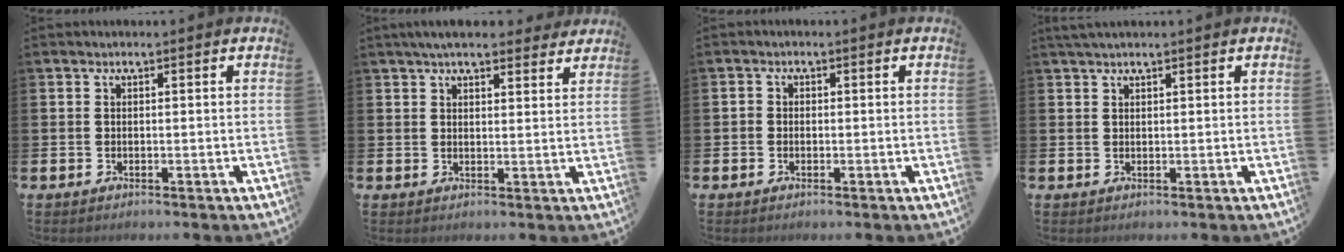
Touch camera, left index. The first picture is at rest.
{"total": 4.8, "force": [4.3, 1.2, 1.6], "torque": [-0.038, -0.012, 0.080]}
{"total": 1.0, "force": [-0.4, 0.8, 0.3], "torque": [0.000, 0.003, -0.012]}
{"total": 1.5, "force": [1.3, 0.1, 0.7], "torque": [-0.010, 0.002, 0.022]}